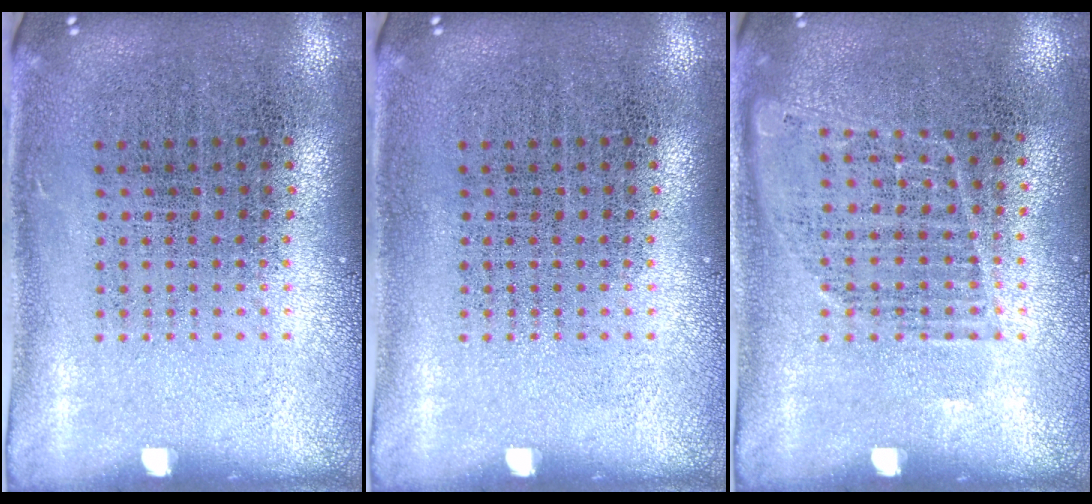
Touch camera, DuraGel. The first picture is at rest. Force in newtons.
{"total": 0.0}
{"total": 0.9, "press": 0.9, "slide": 0.2}